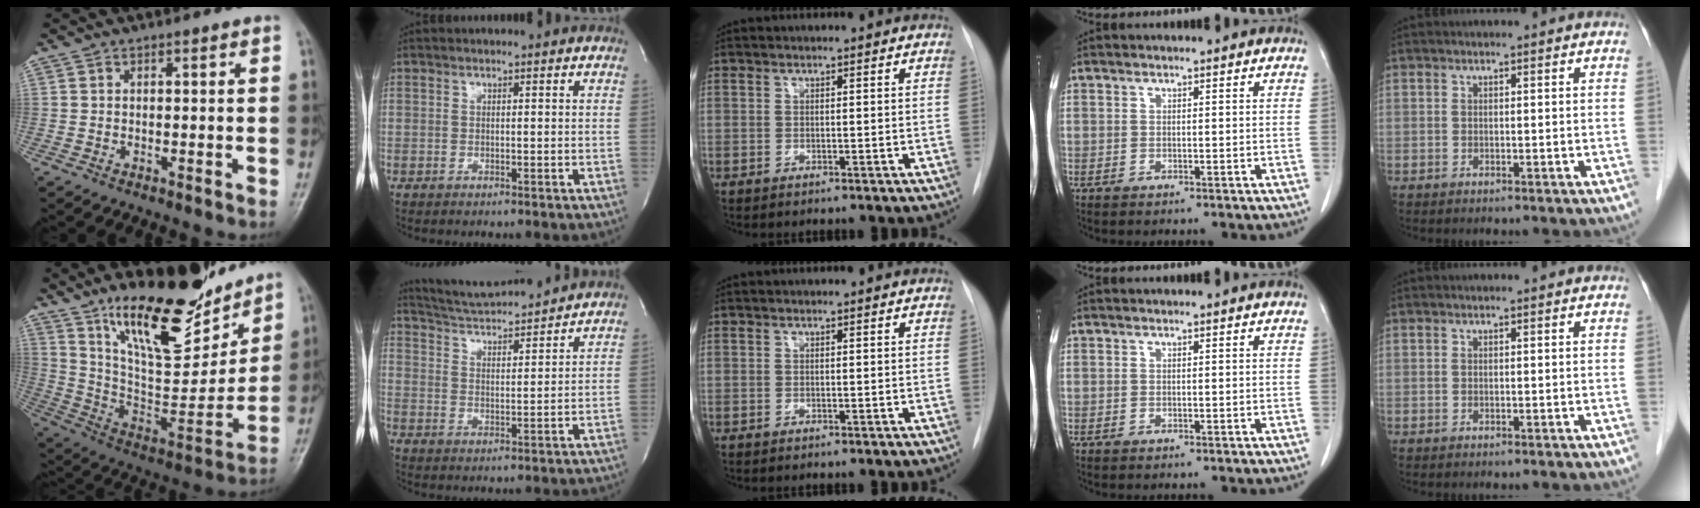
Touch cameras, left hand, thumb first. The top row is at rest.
{"thumb": {"total": 24.1, "force": [16.7, 8.7, 15.0], "torque": [-0.192, -0.091, 0.286]}, "index": {"total": 11.1, "force": [10.6, 0.3, 3.2], "torque": [-0.062, 0.007, 0.171]}}